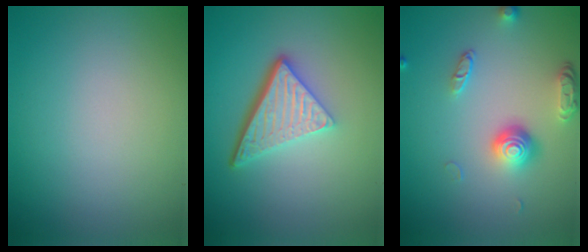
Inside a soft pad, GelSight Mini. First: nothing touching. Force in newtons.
{"total": 5.4, "press": 3.6, "slide": 4.0}
{"total": 3.7, "press": 2.7, "slide": 2.5}